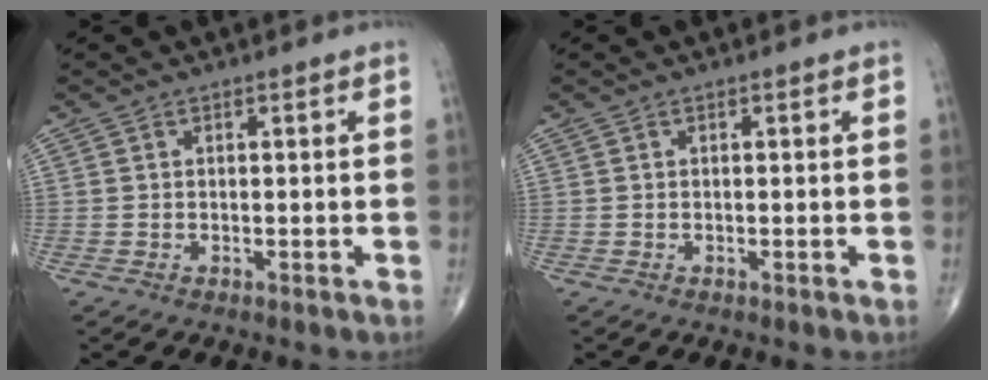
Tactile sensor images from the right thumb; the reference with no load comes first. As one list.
[{"total": 0.0}]